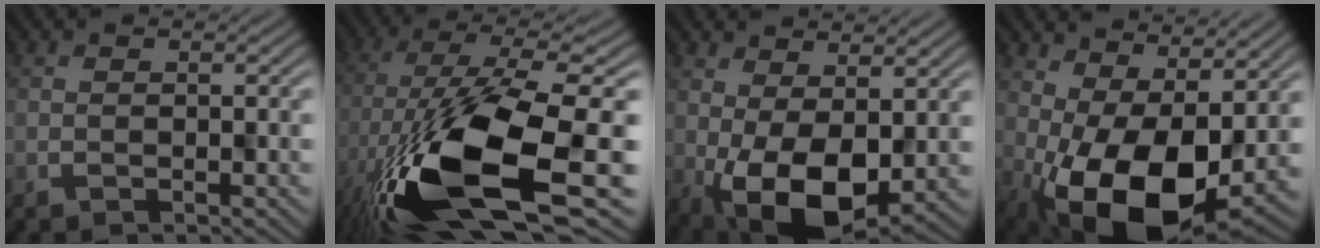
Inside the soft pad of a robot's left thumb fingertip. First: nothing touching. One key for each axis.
{"total": 17.0, "fx": -4.3, "fy": 6.8, "fz": 15.0, "tx": -0.303, "ty": -0.028, "tz": -0.073}
{"total": 9.0, "fx": -0.7, "fy": 4.6, "fz": 7.7, "tx": -0.144, "ty": -0.021, "tz": -0.002}
{"total": 12.2, "fx": -0.8, "fy": 5.9, "fz": 10.6, "tx": -0.205, "ty": -0.022, "tz": -0.005}